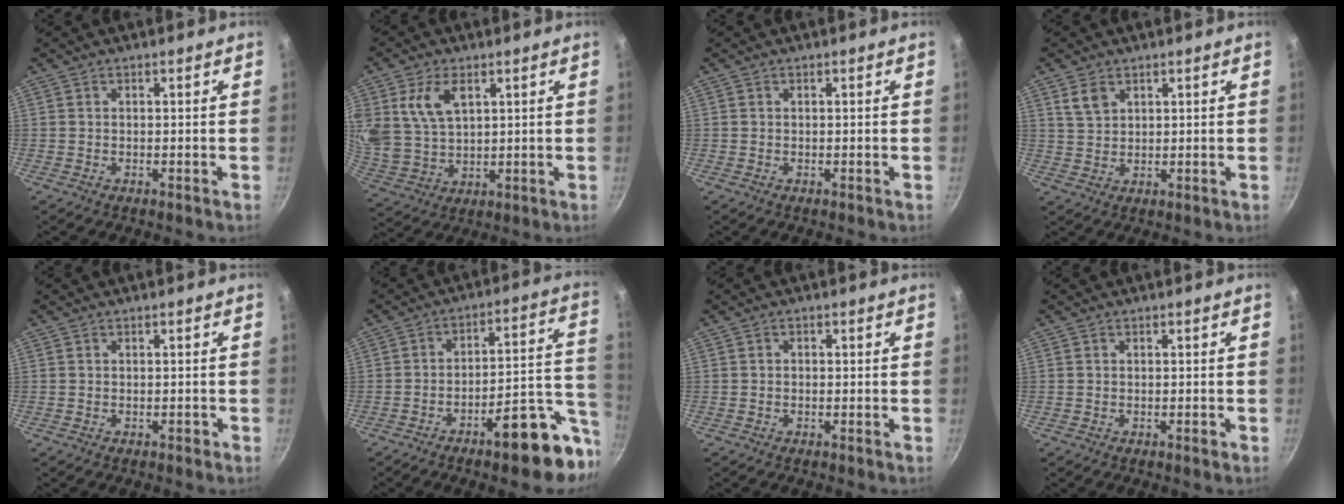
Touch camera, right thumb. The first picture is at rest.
{"total": 10.6, "force": [4.1, 6.7, 7.0], "torque": [-0.126, -0.022, 0.088]}
{"total": 0.0}
{"total": 3.9, "force": [2.1, 2.6, 2.1], "torque": [-0.029, -0.005, 0.044]}
{"total": 0.6, "force": [-0.3, 0.4, 0.3], "torque": [0.001, 0.008, -0.003]}
{"total": 17.3, "force": [-7.6, 5.7, 14.5], "torque": [-0.153, 0.040, -0.105]}
{"total": 0.7, "force": [-0.2, 0.6, 0.3], "torque": [-0.006, 0.004, -0.004]}
{"total": 0.6, "force": [-0.3, 0.3, 0.5], "torque": [-0.006, 0.005, -0.006]}